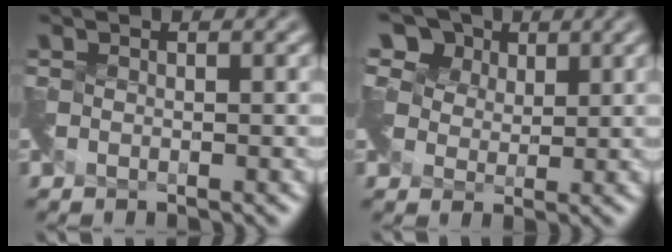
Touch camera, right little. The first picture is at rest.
{"total": 7.2, "force": [4.7, 4.4, 3.1], "torque": [-0.063, 0.024, 0.063]}